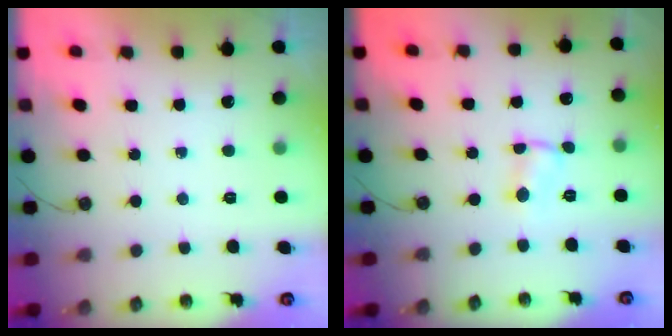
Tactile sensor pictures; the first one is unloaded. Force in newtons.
{"total": 1.5, "press": 1.5, "slide": 0.2}